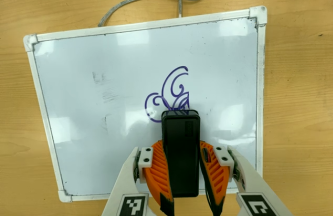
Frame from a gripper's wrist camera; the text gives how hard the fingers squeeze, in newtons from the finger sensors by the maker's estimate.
{"total": 9.5, "left": 7.7, "right": 11.3}